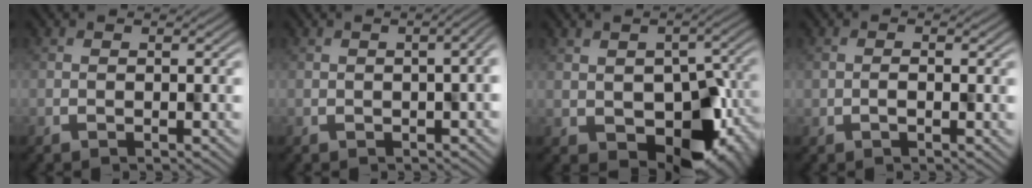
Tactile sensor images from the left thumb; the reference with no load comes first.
{"total": 3.1, "force": [-0.8, 1.1, 2.8], "torque": [-0.030, -0.010, -0.003]}
{"total": 10.7, "force": [-2.7, 6.7, 7.9], "torque": [-0.097, -0.022, -0.038]}
{"total": 0.6, "force": [0.6, -0.1, 0.0], "torque": [-0.001, 0.002, 0.005]}